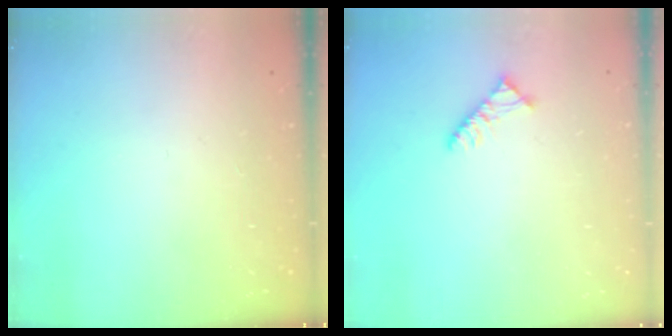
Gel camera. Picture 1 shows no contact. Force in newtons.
{"total": 5.2, "press": 5.1, "slide": 0.8}